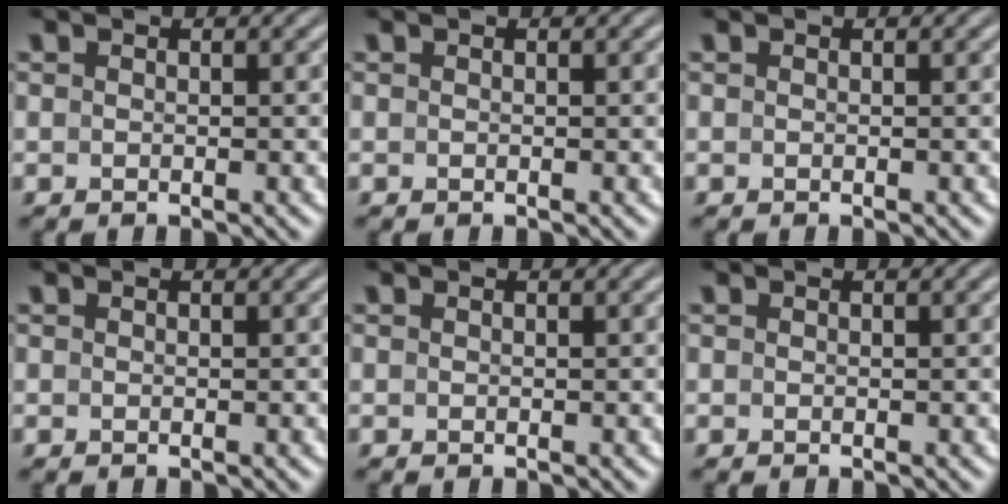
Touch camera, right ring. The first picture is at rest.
{"total": 0.0}
{"total": 0.0}
{"total": 0.0}
{"total": 0.0}
{"total": 0.0}